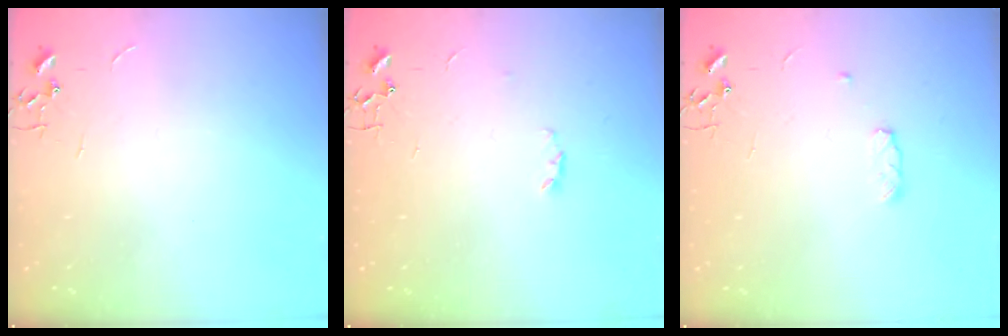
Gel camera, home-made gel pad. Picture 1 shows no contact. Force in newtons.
{"total": 2.9, "press": 2.8, "slide": 0.5}
{"total": 5.0, "press": 4.9, "slide": 0.8}